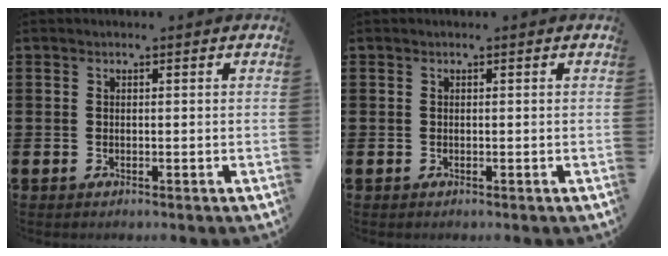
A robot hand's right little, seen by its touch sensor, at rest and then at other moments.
{"total": 0.0}